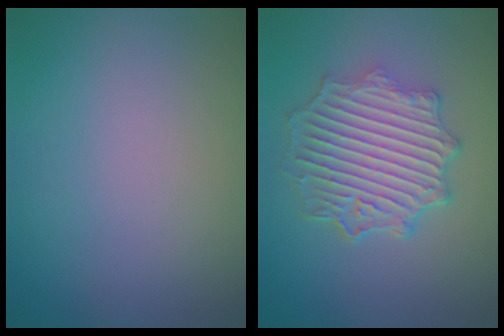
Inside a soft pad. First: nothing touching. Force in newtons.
{"total": 5.7, "press": 5.0, "slide": 2.8}